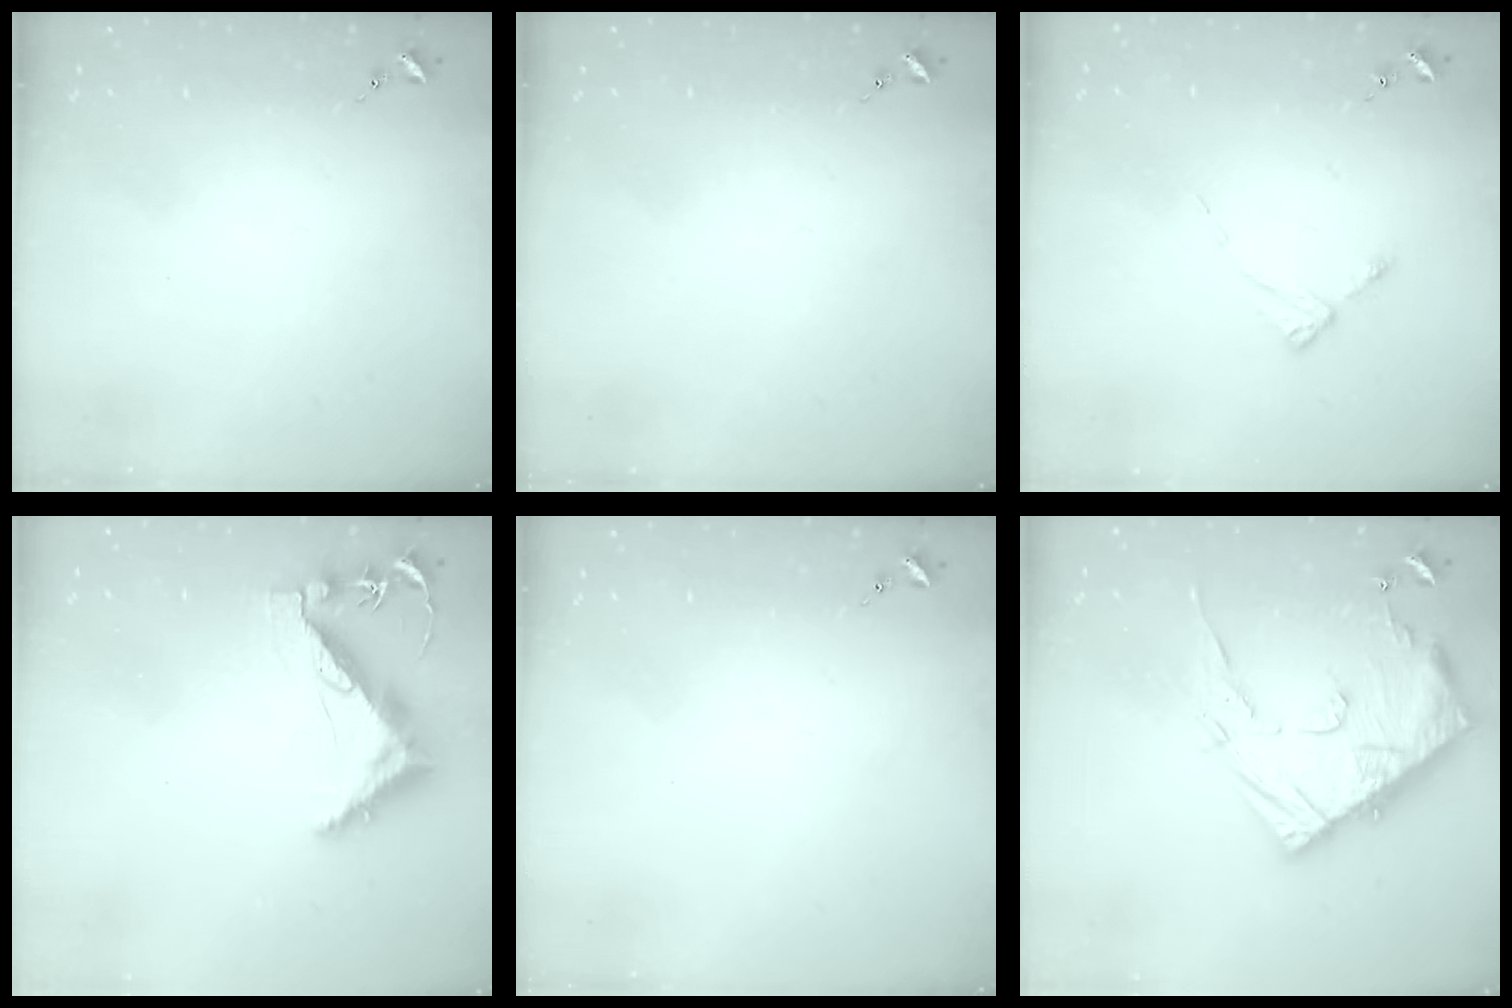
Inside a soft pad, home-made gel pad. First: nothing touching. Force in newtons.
{"total": 0.0}
{"total": 2.2, "press": 2.2, "slide": 0.4}
{"total": 9.7, "press": 9.6, "slide": 1.0}
{"total": 0.0}
{"total": 17.0, "press": 16.9, "slide": 1.5}